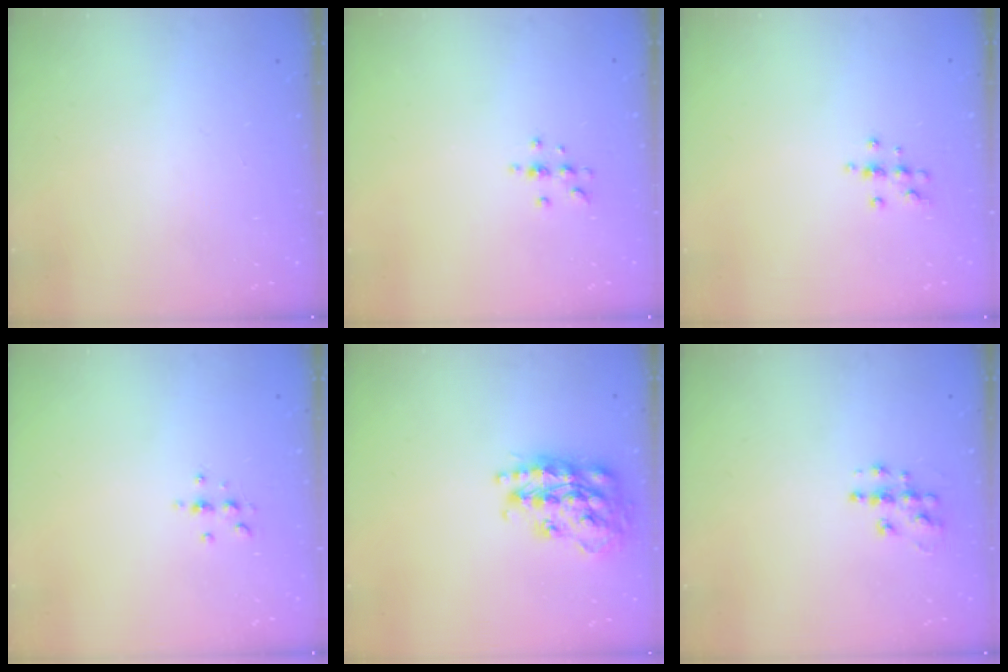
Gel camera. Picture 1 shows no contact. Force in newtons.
{"total": 4.8, "press": 4.7, "slide": 0.6}
{"total": 7.5, "press": 7.4, "slide": 1.3}
{"total": 3.1, "press": 3.1, "slide": 0.5}
{"total": 19.5, "press": 19.4, "slide": 1.3}
{"total": 8.3, "press": 8.2, "slide": 0.5}